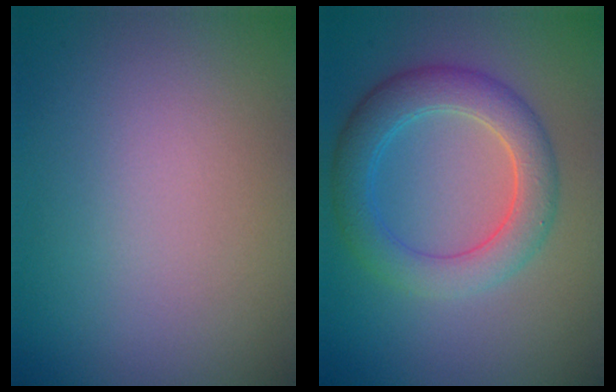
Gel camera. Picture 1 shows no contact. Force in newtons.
{"total": 5.0, "press": 5.0, "slide": 0.2}